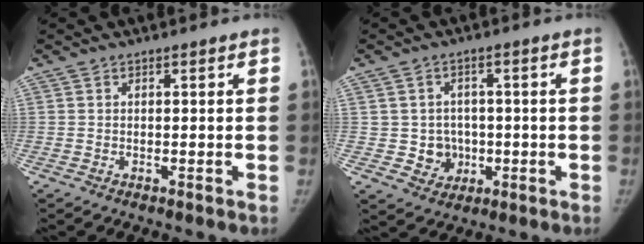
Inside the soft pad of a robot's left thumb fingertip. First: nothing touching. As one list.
[{"total": 5.7, "force": [-0.5, 5.4, 1.5], "torque": [0.008, 0.011, 0.001]}]